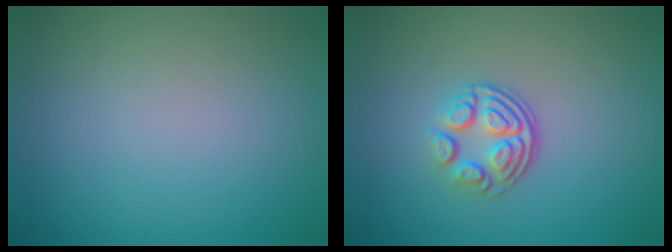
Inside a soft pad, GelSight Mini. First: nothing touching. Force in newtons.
{"total": 3.5, "press": 2.5, "slide": 2.5}